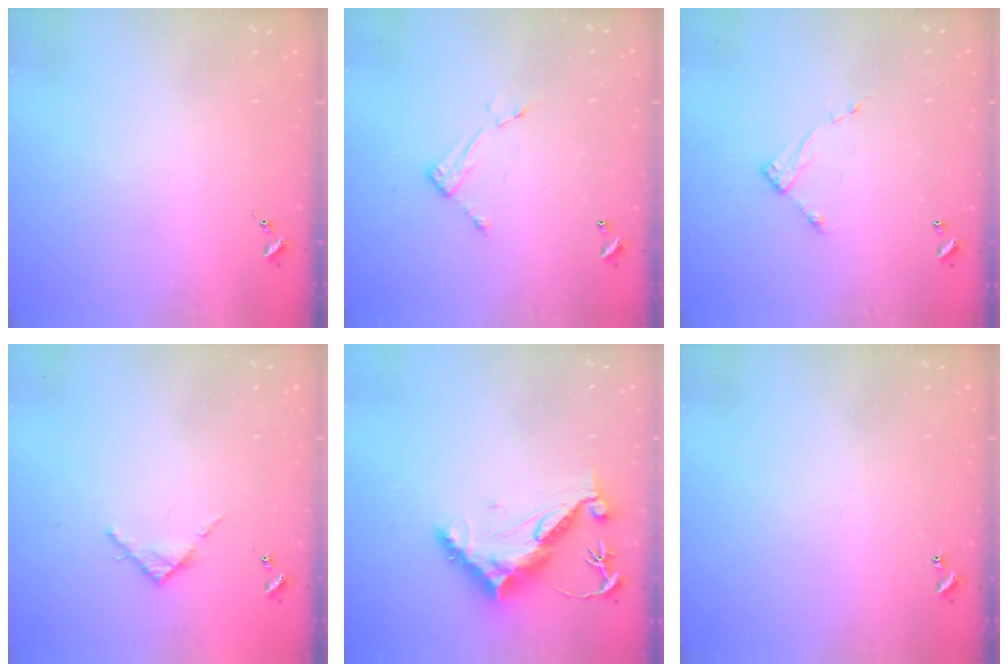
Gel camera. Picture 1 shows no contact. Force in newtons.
{"total": 6.4, "press": 6.4, "slide": 0.3}
{"total": 6.0, "press": 6.0, "slide": 0.4}
{"total": 3.7, "press": 3.7, "slide": 0.5}
{"total": 11.7, "press": 11.7, "slide": 0.9}
{"total": 0.9, "press": 0.9, "slide": 0.2}